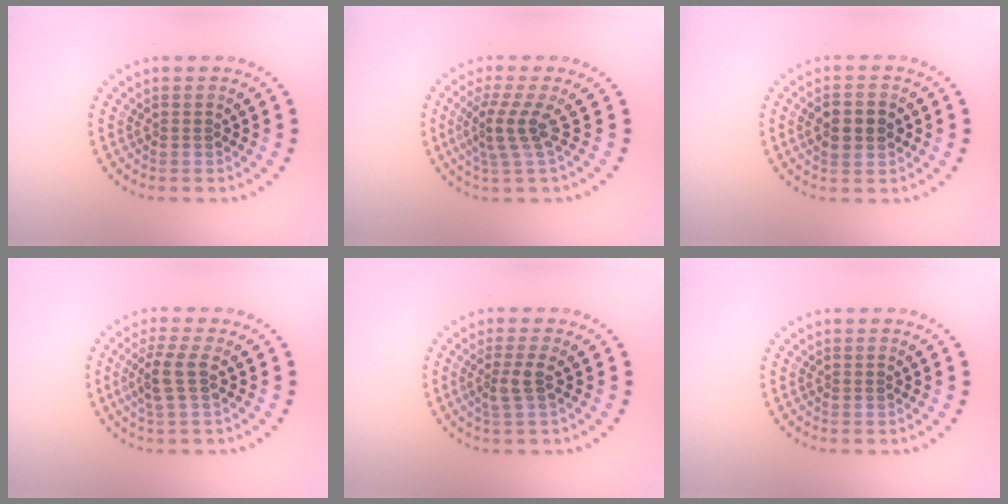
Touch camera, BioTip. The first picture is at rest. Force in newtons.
{"total": 2.9, "press": 2.0, "slide": 2.1}
{"total": 3.2, "press": 3.2, "slide": 0.0}
{"total": 2.6, "press": 2.0, "slide": 1.7}
{"total": 2.0, "press": 1.4, "slide": 1.4}
{"total": 0.0}